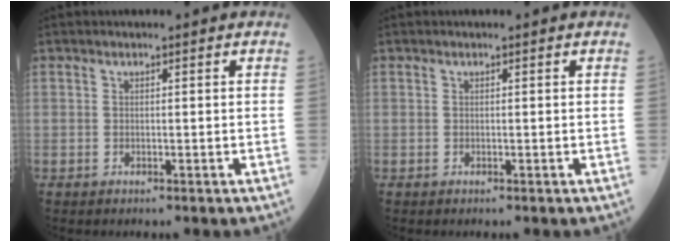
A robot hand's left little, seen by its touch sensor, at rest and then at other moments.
{"total": 0.0}